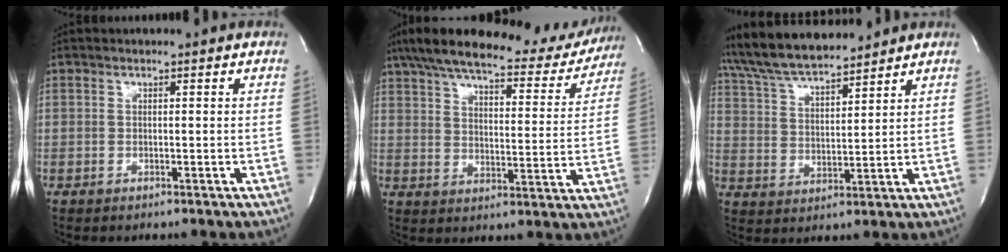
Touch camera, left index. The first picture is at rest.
{"total": 26.6, "force": [22.8, 6.5, 12.0], "torque": [-0.198, 0.002, 0.296]}
{"total": 11.8, "force": [10.9, 1.5, 4.2], "torque": [-0.086, 0.021, 0.206]}